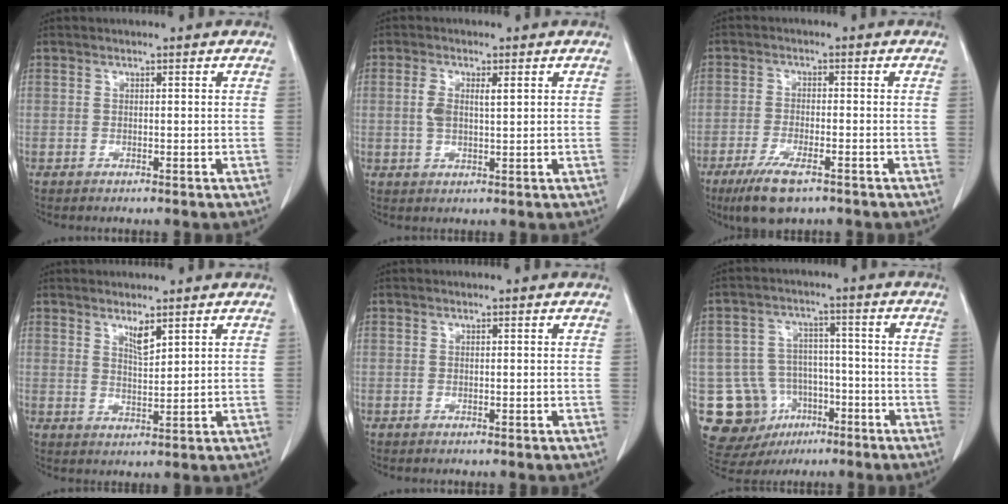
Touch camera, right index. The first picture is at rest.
{"total": 3.9, "force": [0.9, 1.4, 3.6], "torque": [-0.078, 0.009, 0.021]}
{"total": 7.0, "force": [-4.5, 1.7, 5.1], "torque": [-0.098, -0.015, -0.074]}
{"total": 2.9, "force": [2.1, 0.4, 1.9], "torque": [-0.038, -0.009, 0.042]}
{"total": 0.0}
{"total": 13.1, "force": [-5.4, 11.1, 4.2], "torque": [-0.085, 0.034, -0.071]}